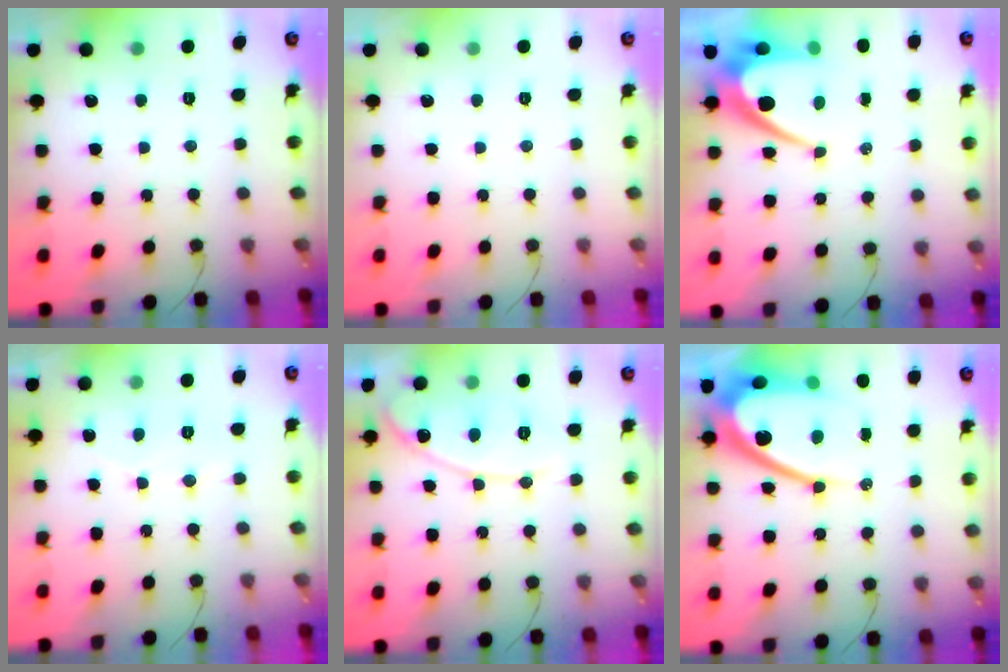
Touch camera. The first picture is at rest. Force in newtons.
{"total": 0.0}
{"total": 9.4, "press": 9.4, "slide": 0.5}
{"total": 3.3, "press": 3.3, "slide": 0.4}
{"total": 12.1, "press": 12.0, "slide": 1.1}
{"total": 17.9, "press": 17.8, "slide": 1.1}